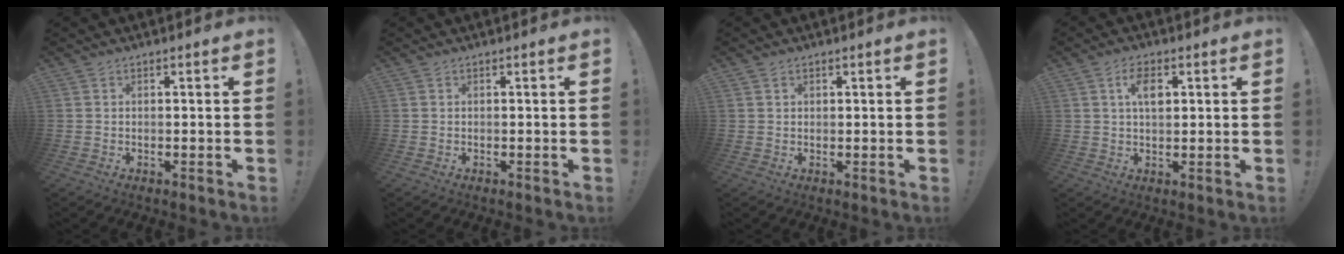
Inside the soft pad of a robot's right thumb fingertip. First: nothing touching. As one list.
[{"total": 0.0}, {"total": 1.0, "force": [0.7, 0.7, 0.2], "torque": [0.004, -0.003, 0.012]}, {"total": 5.9, "force": [1.7, 3.1, 4.7], "torque": [-0.076, 0.001, 0.026]}]